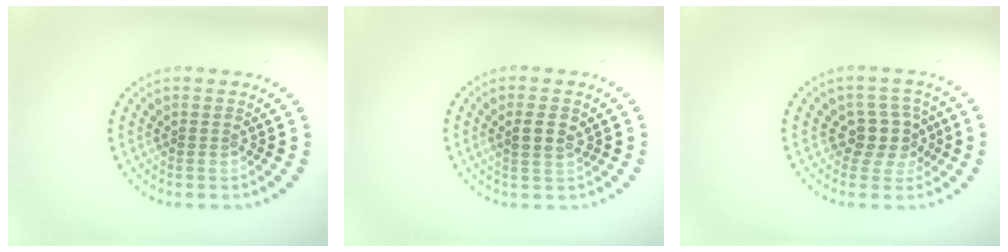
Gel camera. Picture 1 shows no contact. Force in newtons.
{"total": 1.6, "press": 1.5, "slide": 0.4}
{"total": 2.9, "press": 2.4, "slide": 1.6}